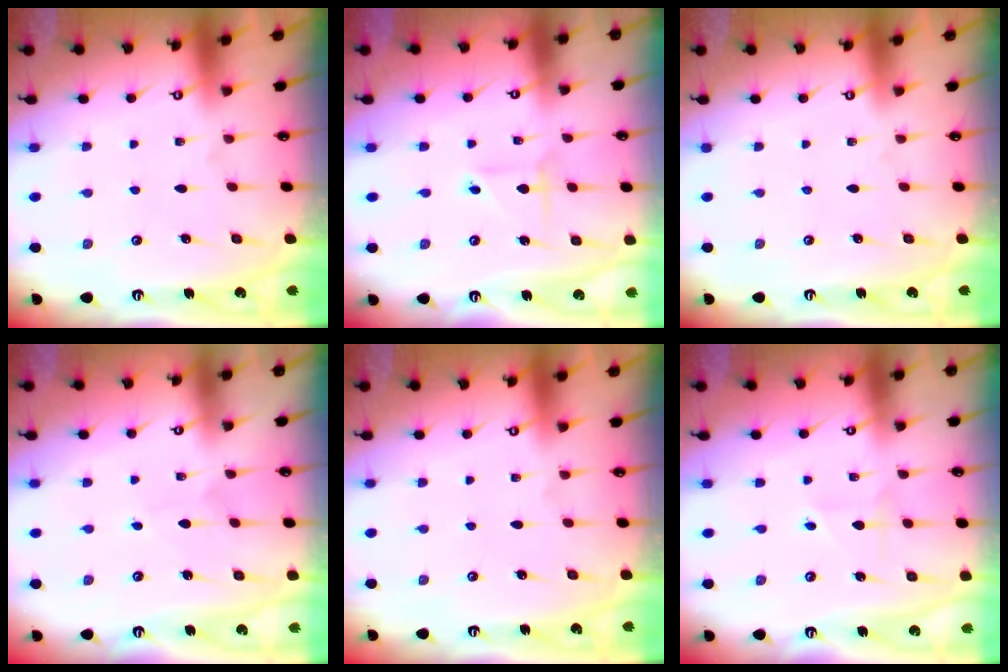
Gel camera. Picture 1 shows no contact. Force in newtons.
{"total": 2.8, "press": 2.8, "slide": 0.3}
{"total": 0.0}
{"total": 2.6, "press": 2.6, "slide": 0.2}
{"total": 0.0}
{"total": 2.5, "press": 2.5, "slide": 0.3}